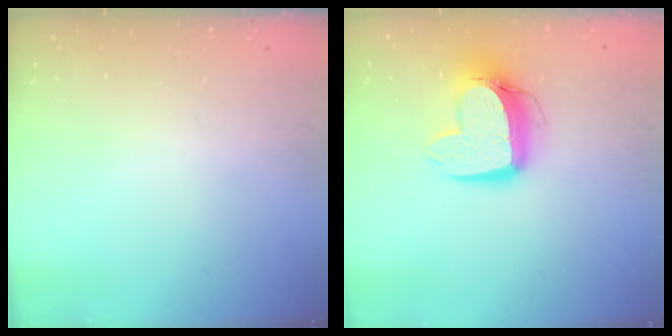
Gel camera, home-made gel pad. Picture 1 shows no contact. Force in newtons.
{"total": 12.5, "press": 12.4, "slide": 1.2}